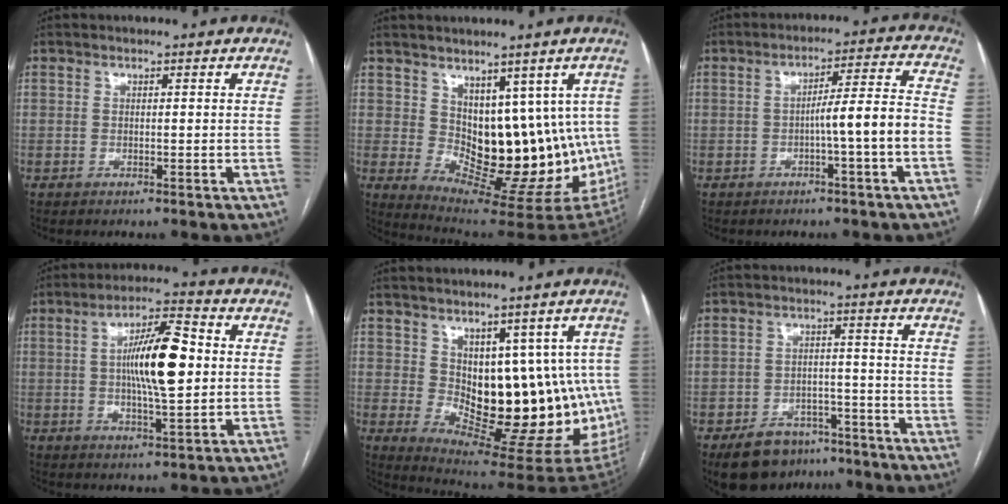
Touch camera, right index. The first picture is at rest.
{"total": 13.9, "force": [1.7, 7.7, 11.4], "torque": [-0.134, 0.000, 0.047]}
{"total": 7.6, "force": [-2.4, -0.7, 7.2], "torque": [-0.106, 0.019, -0.033]}
{"total": 12.1, "force": [1.0, 2.4, 11.8], "torque": [-0.205, 0.015, 0.014]}
{"total": 15.4, "force": [0.7, 7.7, 13.3], "torque": [-0.148, 0.003, 0.030]}
{"total": 9.5, "force": [-6.9, 5.6, 3.2], "torque": [-0.047, 0.012, -0.103]}